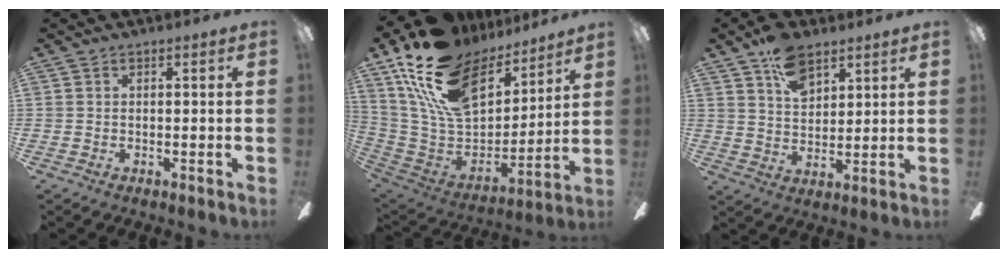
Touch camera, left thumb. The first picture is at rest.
{"total": 24.3, "force": [14.8, 13.2, 14.2], "torque": [-0.293, -0.085, 0.267]}
{"total": 10.2, "force": [6.5, 5.7, 5.3], "torque": [-0.081, -0.023, 0.119]}